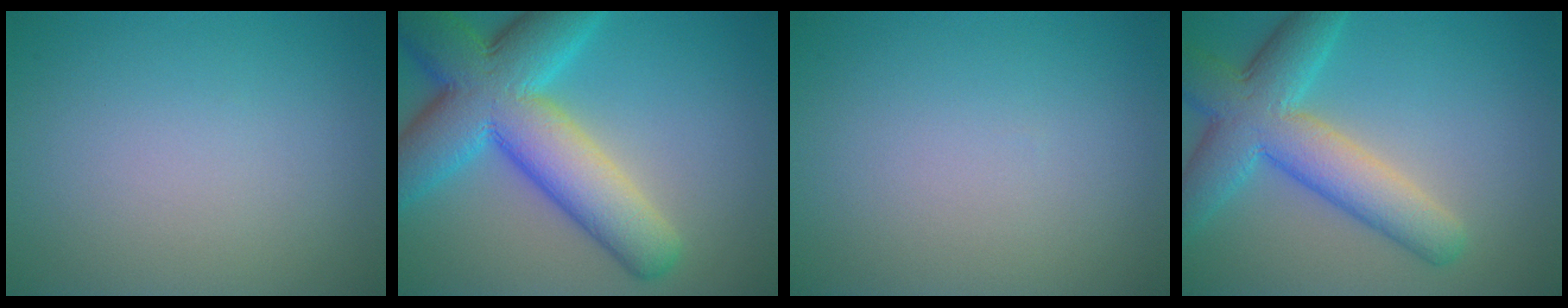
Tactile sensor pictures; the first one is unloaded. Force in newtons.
{"total": 11.8, "press": 11.8, "slide": 0.5}
{"total": 0.0}
{"total": 7.7, "press": 7.7, "slide": 0.3}